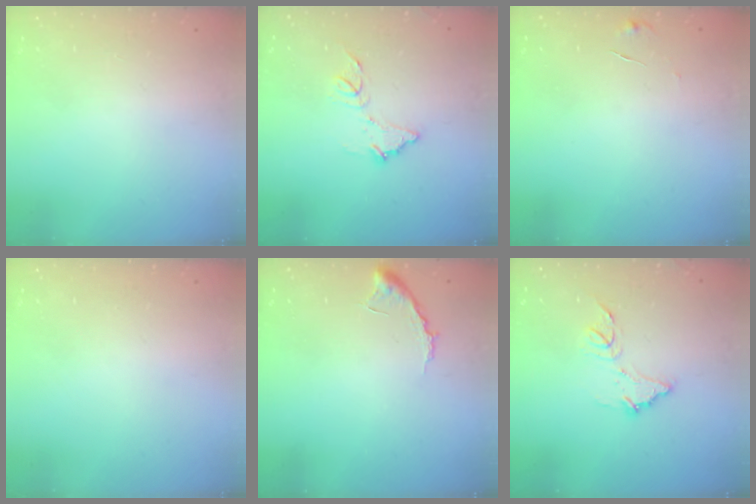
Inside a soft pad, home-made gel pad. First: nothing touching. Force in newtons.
{"total": 9.3, "press": 9.3, "slide": 0.6}
{"total": 5.4, "press": 5.4, "slide": 0.3}
{"total": 0.0}
{"total": 6.9, "press": 6.9, "slide": 0.6}
{"total": 10.1, "press": 10.1, "slide": 0.7}